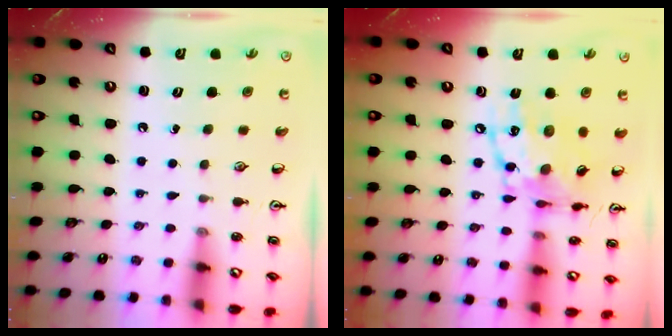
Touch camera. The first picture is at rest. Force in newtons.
{"total": 15.6, "press": 15.6, "slide": 0.9}